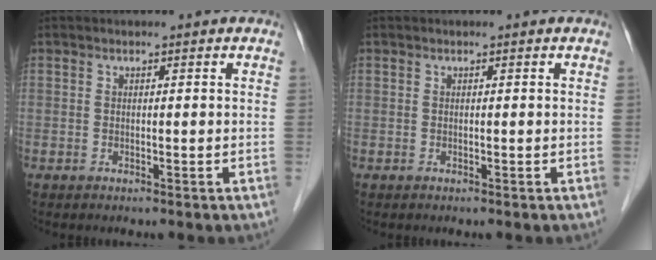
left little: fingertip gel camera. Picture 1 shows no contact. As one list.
[{"total": 0.0}]